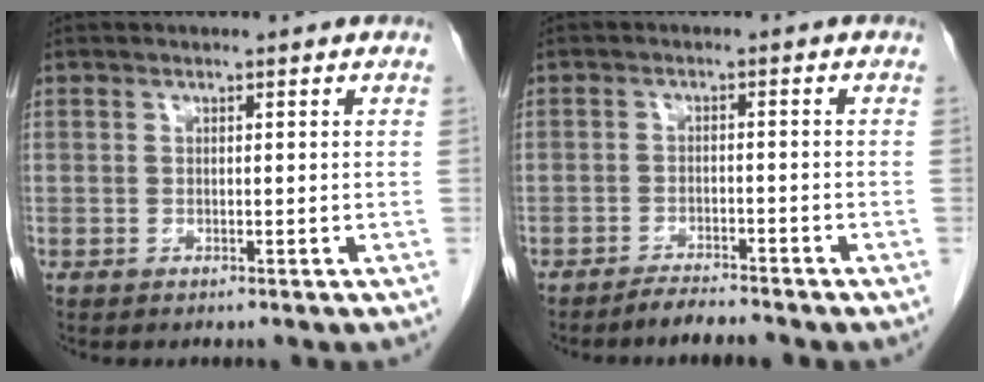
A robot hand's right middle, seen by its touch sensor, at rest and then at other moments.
{"total": 3.0, "force": [-2.9, -0.3, 0.7], "torque": [-0.016, -0.013, -0.049]}